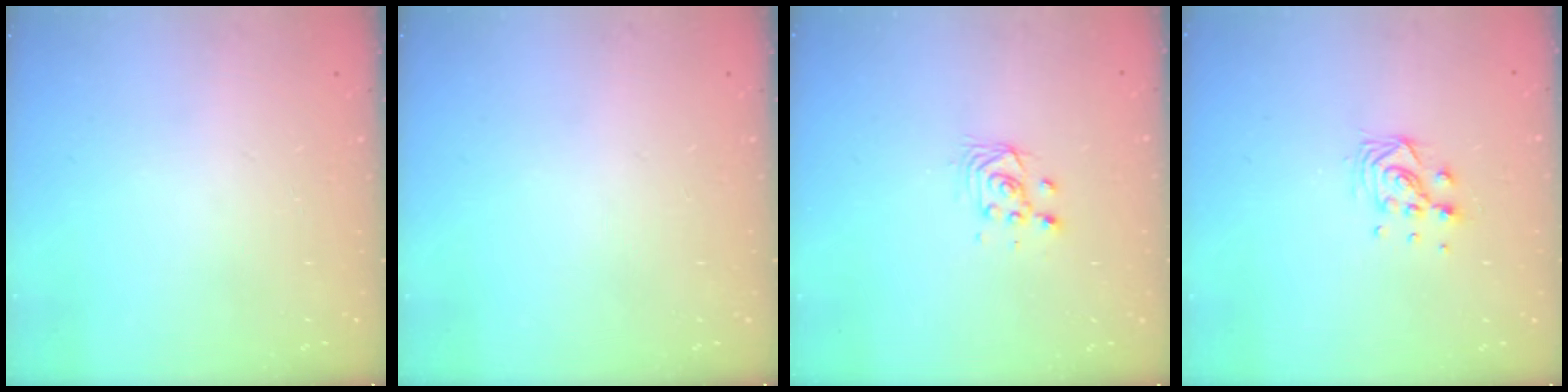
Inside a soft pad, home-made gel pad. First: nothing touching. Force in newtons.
{"total": 0.0}
{"total": 4.7, "press": 4.6, "slide": 1.2}
{"total": 7.9, "press": 7.9, "slide": 0.5}